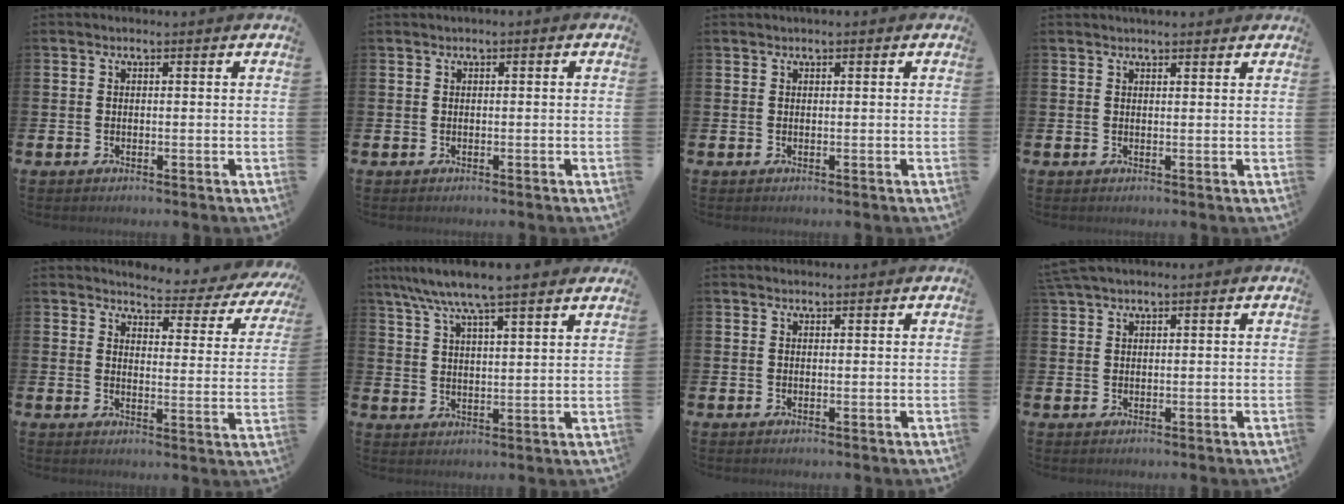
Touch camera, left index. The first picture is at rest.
{"total": 0.0}
{"total": 0.5, "force": [0.5, 0.1, 0.2], "torque": [0.005, 0.000, 0.007]}
{"total": 1.7, "force": [1.7, 0.3, 0.2], "torque": [0.010, -0.006, 0.027]}
{"total": 3.6, "force": [3.4, 0.9, 0.8], "torque": [-0.017, -0.039, 0.048]}
{"total": 7.9, "force": [7.2, 0.3, 3.3], "torque": [-0.089, -0.026, 0.129]}
{"total": 0.8, "force": [0.8, 0.1, 0.0], "torque": [0.015, -0.005, 0.011]}
{"total": 2.2, "force": [1.9, 0.3, 1.1], "torque": [-0.028, 0.007, 0.036]}